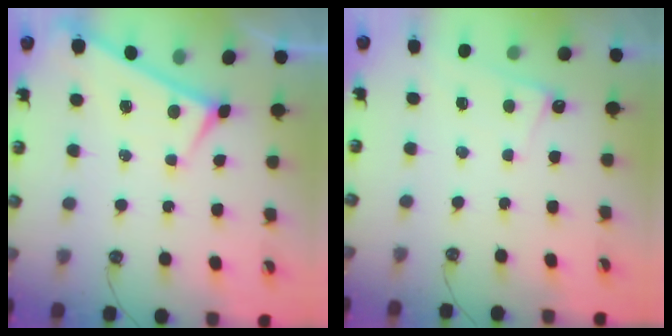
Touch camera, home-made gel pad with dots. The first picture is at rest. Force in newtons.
{"total": 0.7, "press": 0.7, "slide": 0.3}